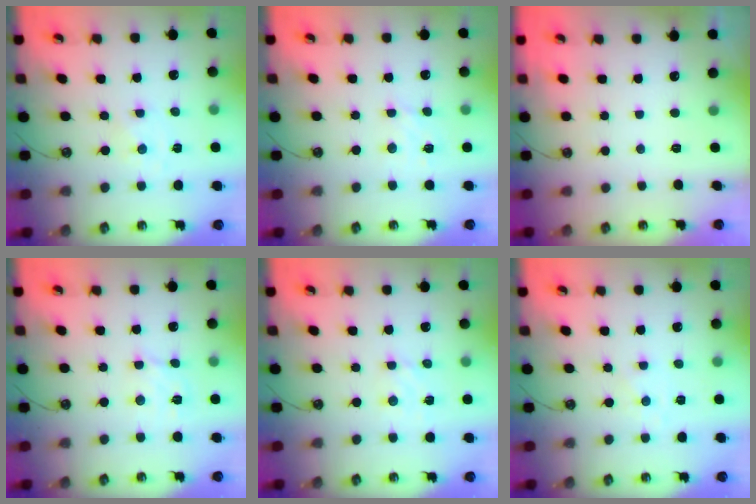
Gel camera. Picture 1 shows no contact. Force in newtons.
{"total": 3.9, "press": 3.9, "slide": 0.5}
{"total": 0.0}
{"total": 4.2, "press": 4.2, "slide": 0.3}
{"total": 2.7, "press": 2.6, "slide": 0.4}
{"total": 0.8, "press": 0.7, "slide": 0.4}